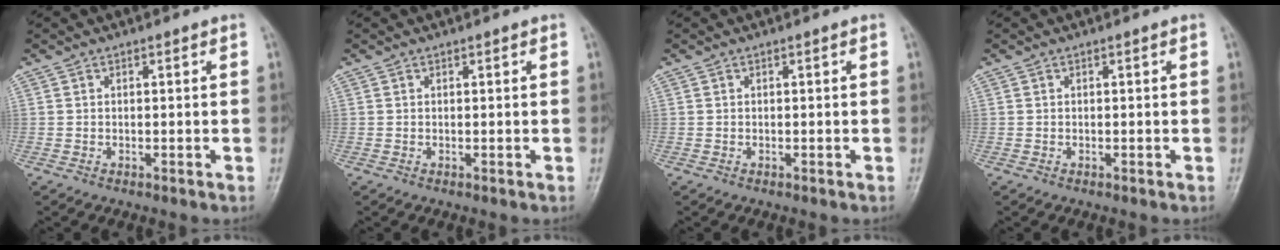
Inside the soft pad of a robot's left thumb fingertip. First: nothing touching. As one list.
[{"total": 0.0}, {"total": 0.0}, {"total": 0.0}]